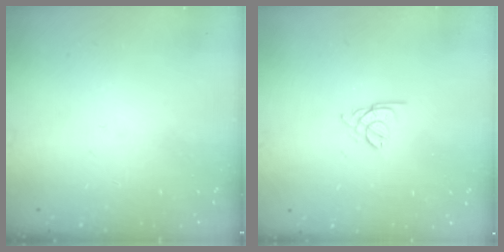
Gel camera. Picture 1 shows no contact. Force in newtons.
{"total": 1.8, "press": 1.7, "slide": 0.5}